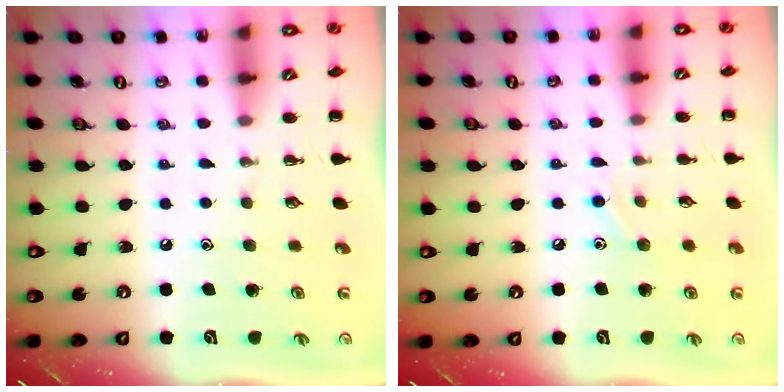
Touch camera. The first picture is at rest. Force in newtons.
{"total": 7.0, "press": 6.7, "slide": 1.9}